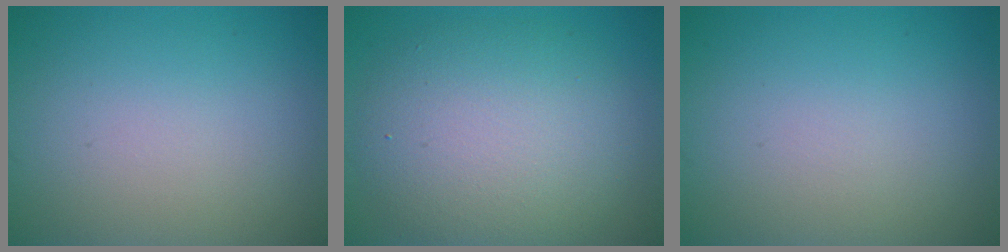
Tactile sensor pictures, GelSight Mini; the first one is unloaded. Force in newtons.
{"total": 7.8, "press": 7.8, "slide": 0.3}
{"total": 0.0}